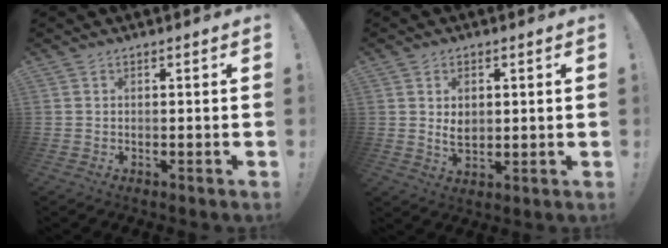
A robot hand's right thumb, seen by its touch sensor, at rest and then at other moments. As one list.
[{"total": 4.9, "force": [1.4, 3.2, 3.5], "torque": [-0.042, -0.006, 0.022]}]